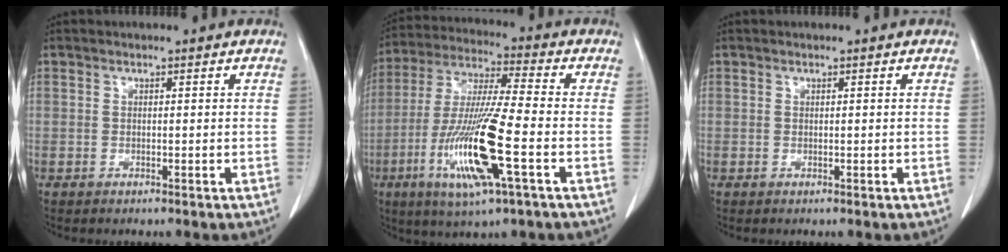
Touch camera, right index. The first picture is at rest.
{"total": 16.3, "force": [-5.4, 0.8, 15.4], "torque": [-0.315, -0.022, -0.100]}
{"total": 0.0}